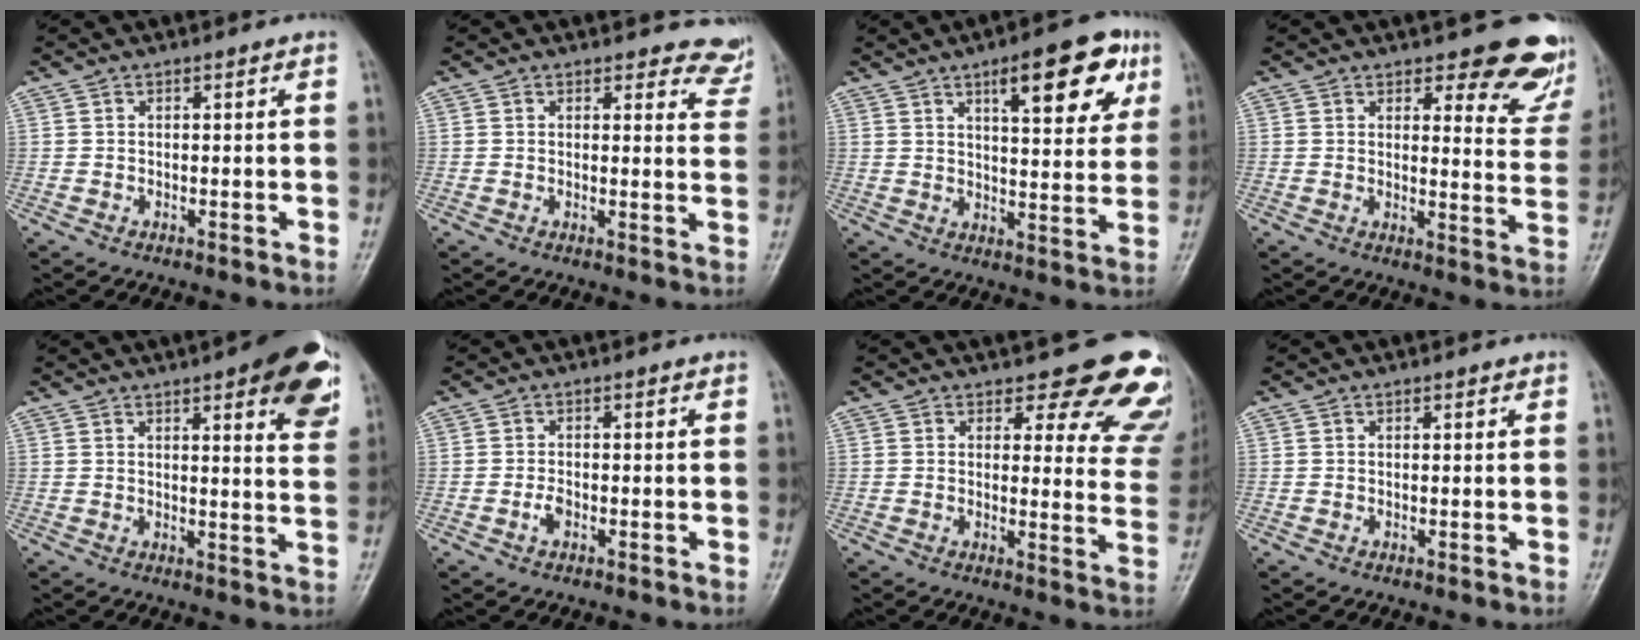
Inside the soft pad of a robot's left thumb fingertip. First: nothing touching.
{"total": 6.6, "force": [6.1, 2.4, 0.1], "torque": [0.043, -0.040, 0.038]}
{"total": 14.3, "force": [7.1, 5.0, 11.4], "torque": [-0.117, -0.021, 0.092]}
{"total": 12.7, "force": [10.3, 4.8, 5.7], "torque": [-0.010, -0.072, 0.100]}
{"total": 14.4, "force": [7.3, 4.2, 11.7], "torque": [-0.112, -0.029, 0.083]}
{"total": 1.9, "force": [-0.8, 1.2, 1.3], "torque": [-0.020, 0.003, -0.019]}
{"total": 14.9, "force": [12.8, 5.6, 5.2], "torque": [0.004, -0.101, 0.117]}
{"total": 0.6, "force": [0.3, 0.4, 0.4], "torque": [-0.001, 0.000, 0.000]}